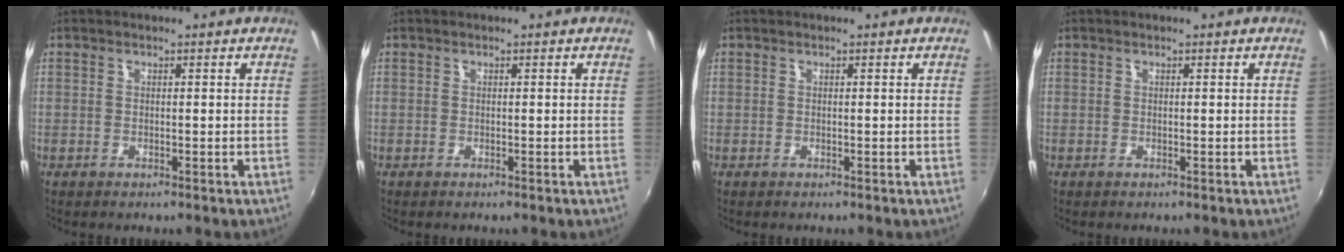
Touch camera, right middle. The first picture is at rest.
{"total": 0.0}
{"total": 0.0}
{"total": 0.0}